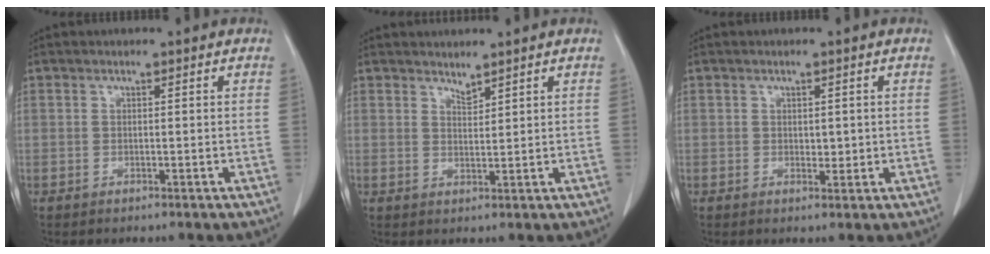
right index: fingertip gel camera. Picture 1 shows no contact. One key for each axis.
{"total": 1.6, "fx": 1.5, "fy": 0.1, "fz": 0.4, "tx": -0.007, "ty": -0.006, "tz": 0.031}
{"total": 1.7, "fx": 0.2, "fy": 1.0, "fz": 1.4, "tx": -0.018, "ty": -0.003, "tz": 0.006}